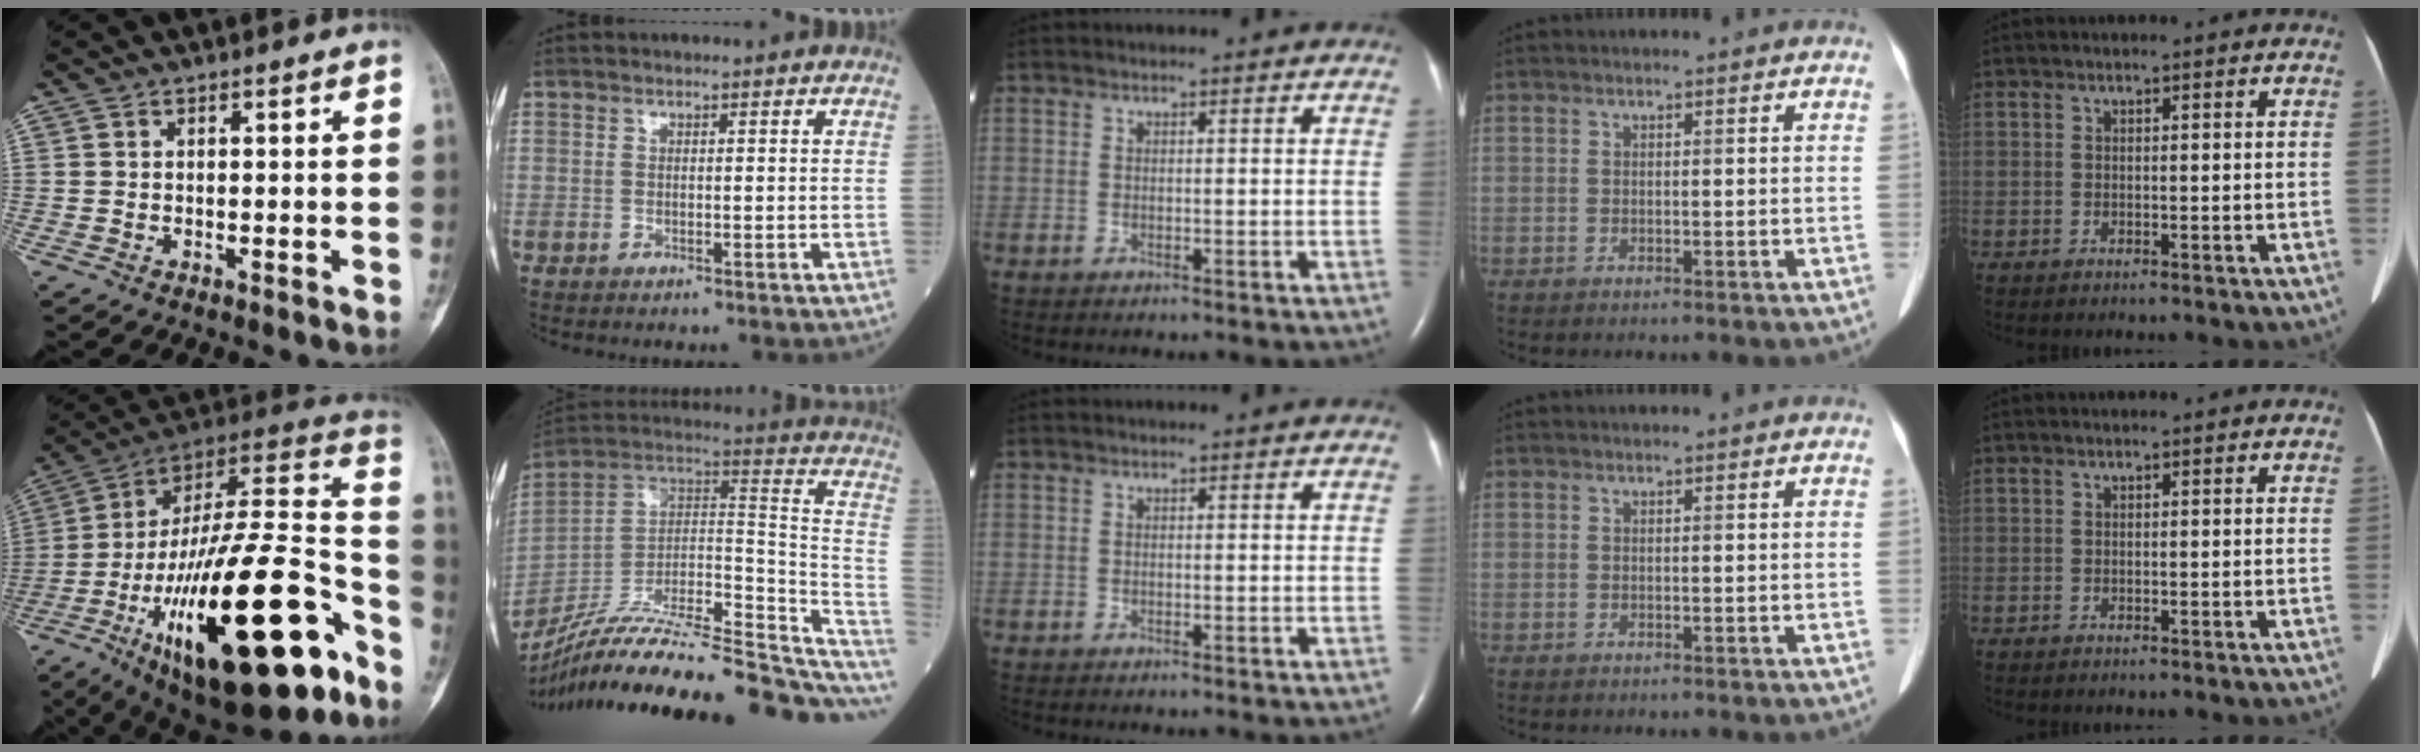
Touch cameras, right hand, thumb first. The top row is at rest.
{"thumb": {"total": 38.8, "force": [-17.0, 13.3, 32.3], "torque": [-0.496, 0.061, -0.266]}, "index": {"total": 29.8, "force": [-22.7, 6.7, 18.1], "torque": [-0.250, 0.007, -0.356]}}